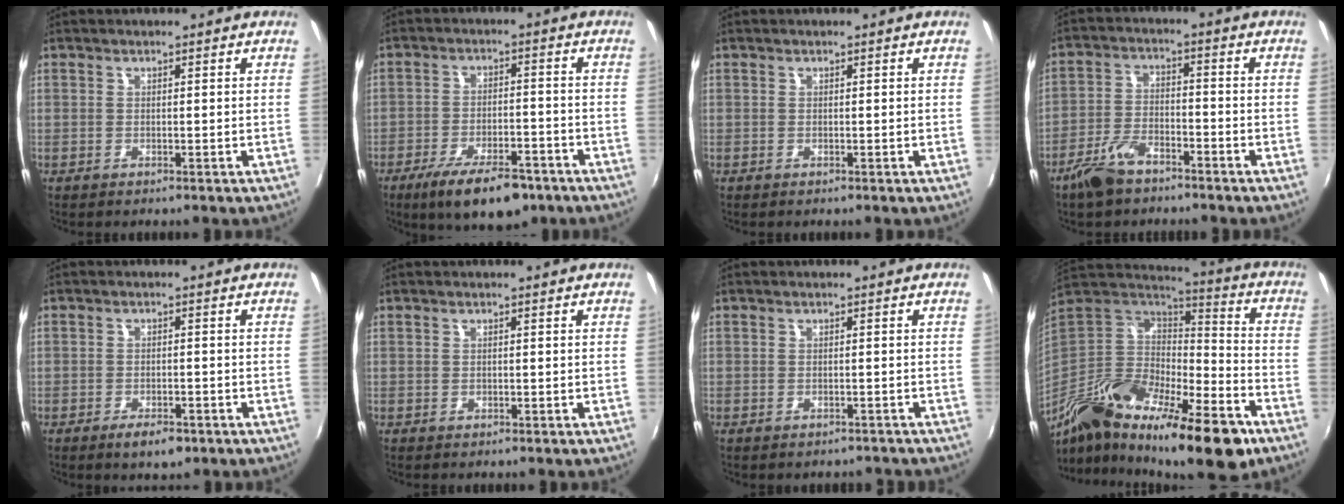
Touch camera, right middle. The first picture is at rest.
{"total": 12.3, "force": [-8.5, 4.1, 7.9], "torque": [-0.156, -0.019, -0.133]}
{"total": 0.0}
{"total": 7.8, "force": [-5.8, 3.4, 4.1], "torque": [-0.094, 0.001, -0.108]}
{"total": 3.8, "force": [-2.5, 1.4, 2.5], "torque": [-0.057, -0.010, -0.042]}
{"total": 0.6, "force": [-0.3, 0.5, 0.0], "torque": [0.001, -0.003, -0.005]}
{"total": 3.3, "force": [-2.9, 1.0, 1.0], "torque": [-0.014, -0.012, -0.033]}
{"total": 30.8, "force": [-18.2, 10.7, 22.4], "torque": [-0.384, -0.033, -0.293]}